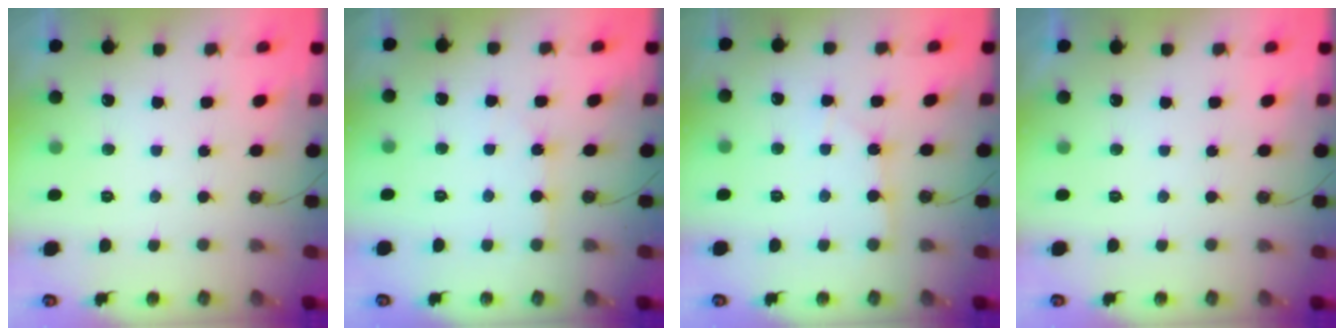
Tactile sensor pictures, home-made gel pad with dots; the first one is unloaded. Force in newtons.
{"total": 2.4, "press": 2.4, "slide": 0.3}
{"total": 1.3, "press": 1.3, "slide": 0.2}
{"total": 0.0}